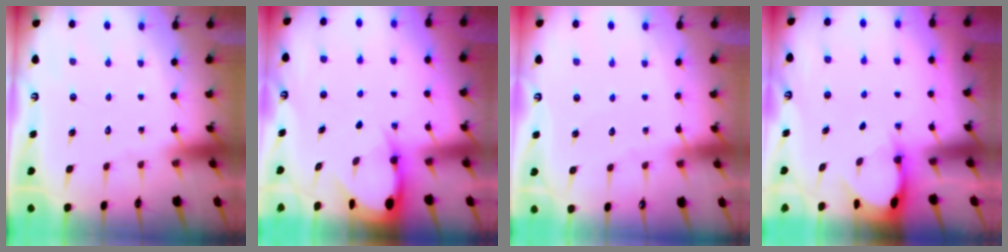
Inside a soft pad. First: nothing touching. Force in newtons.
{"total": 5.0, "press": 4.9, "slide": 0.6}
{"total": 2.1, "press": 2.1, "slide": 0.1}
{"total": 3.1, "press": 3.1, "slide": 0.3}